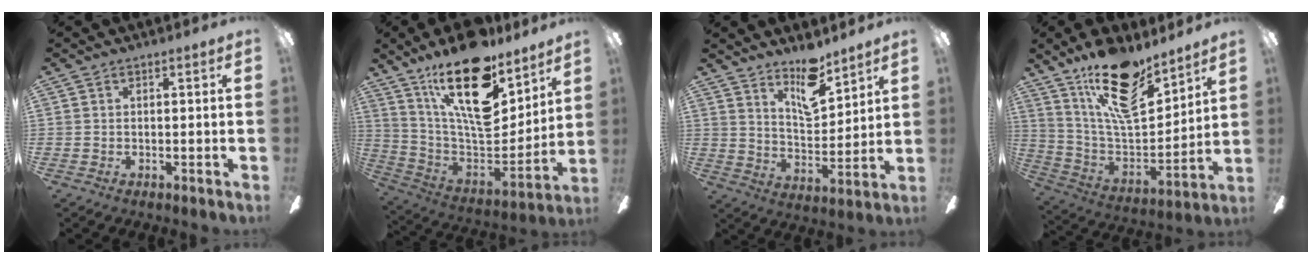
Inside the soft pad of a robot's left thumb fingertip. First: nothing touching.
{"total": 23.9, "force": [14.9, 9.6, 16.1], "torque": [-0.284, -0.101, 0.255]}
{"total": 11.5, "force": [8.8, 4.3, 6.0], "torque": [-0.084, -0.058, 0.156]}
{"total": 20.7, "force": [14.0, 8.3, 12.8], "torque": [-0.212, -0.083, 0.241]}